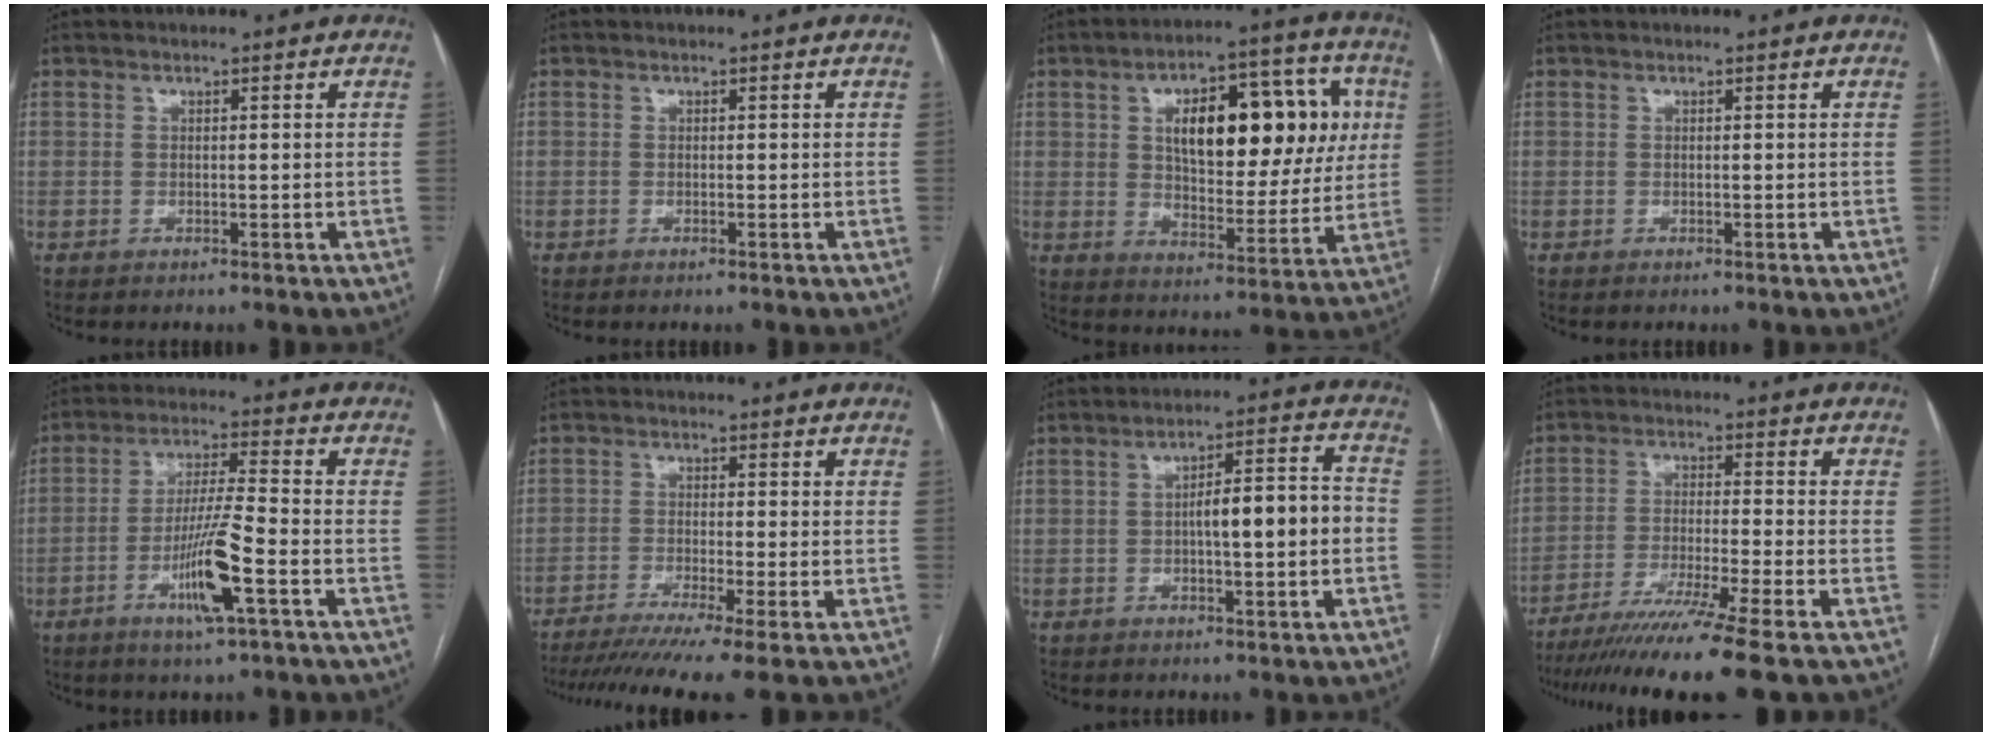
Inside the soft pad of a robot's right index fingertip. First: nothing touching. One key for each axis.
{"total": 0.0}
{"total": 19.3, "fx": 4.8, "fy": 8.5, "fz": 16.7, "tx": -0.238, "ty": 0.037, "tz": 0.075}
{"total": 0.0}
{"total": 10.0, "fx": -4.0, "fy": 0.1, "fz": 9.2, "tx": -0.176, "ty": -0.010, "tz": -0.075}
{"total": 11.5, "fx": -8.8, "fy": -1.1, "fz": 7.4, "tx": -0.110, "ty": -0.026, "tz": -0.135}
{"total": 8.5, "fx": -1.0, "fy": 1.5, "fz": 8.3, "tx": -0.126, "ty": 0.027, "tz": -0.014}
{"total": 14.5, "fx": -11.3, "fy": -2.2, "fz": 8.8, "tx": -0.149, "ty": -0.047, "tz": -0.182}